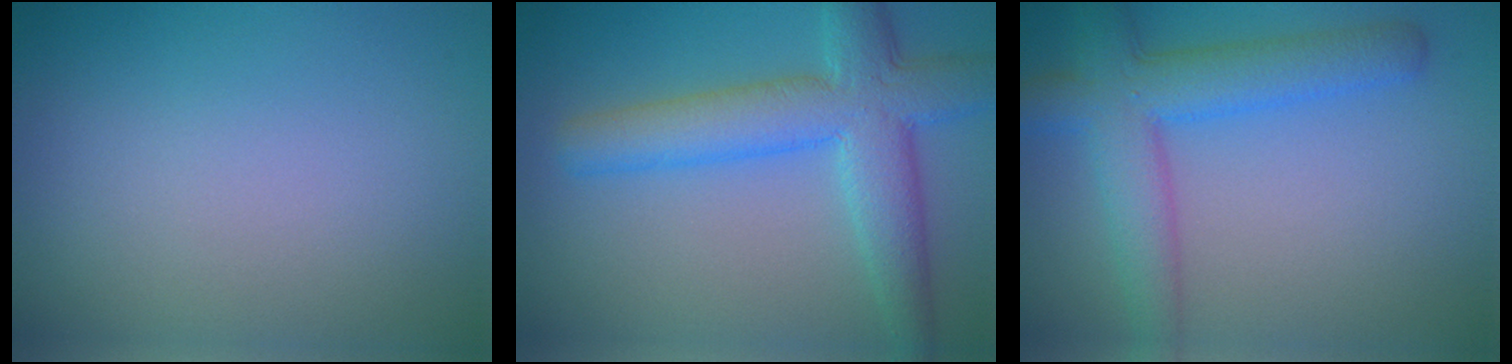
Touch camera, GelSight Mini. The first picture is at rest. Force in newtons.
{"total": 6.8, "press": 6.8, "slide": 0.2}
{"total": 5.9, "press": 5.9, "slide": 0.2}